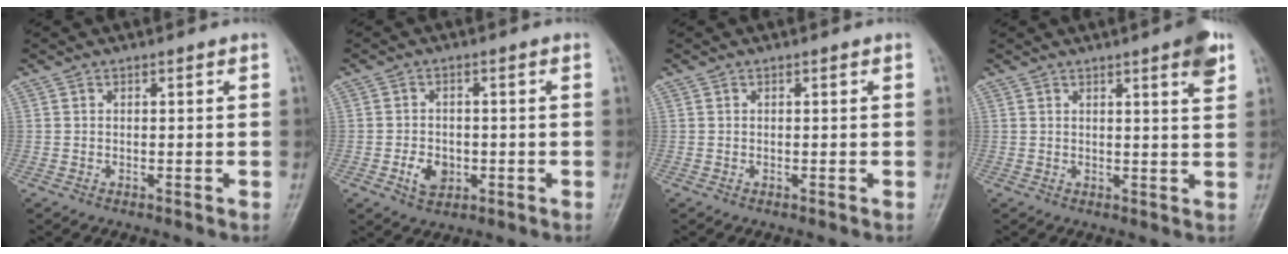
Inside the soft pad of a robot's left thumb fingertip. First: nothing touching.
{"total": 4.6, "force": [-1.3, 3.5, 2.7], "torque": [-0.034, 0.005, -0.019]}
{"total": 0.0}
{"total": 5.0, "force": [2.9, 0.5, 4.0], "torque": [-0.047, -0.013, 0.036]}